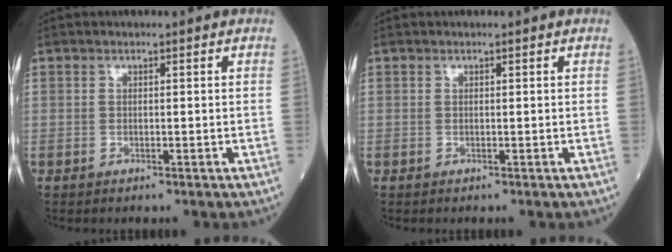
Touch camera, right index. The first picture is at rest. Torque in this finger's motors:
{"motor_torque": [-0.02, 0.00, -0.03, 0.00]}